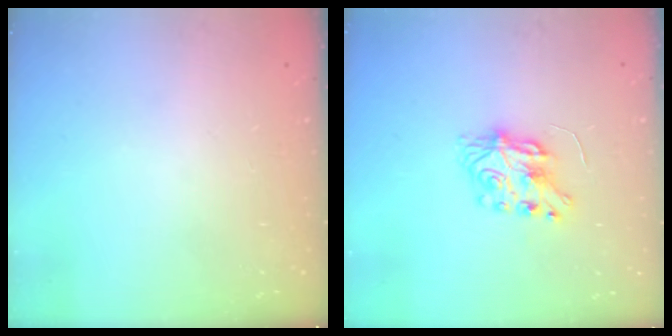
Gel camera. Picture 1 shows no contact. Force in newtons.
{"total": 7.2, "press": 7.2, "slide": 0.2}